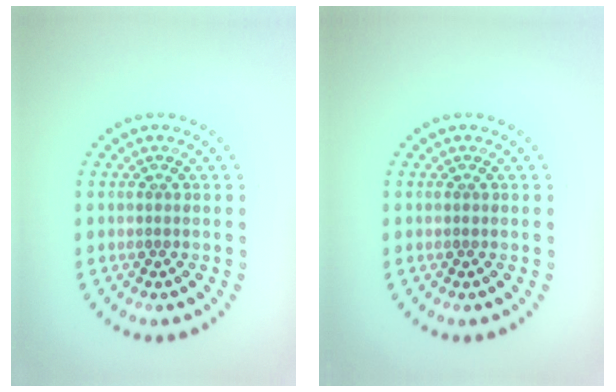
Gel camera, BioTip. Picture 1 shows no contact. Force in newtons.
{"total": 0.0}